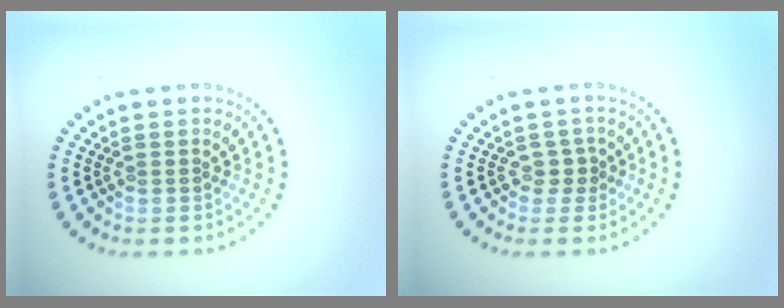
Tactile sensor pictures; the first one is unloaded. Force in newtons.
{"total": 1.4, "press": 1.0, "slide": 1.0}